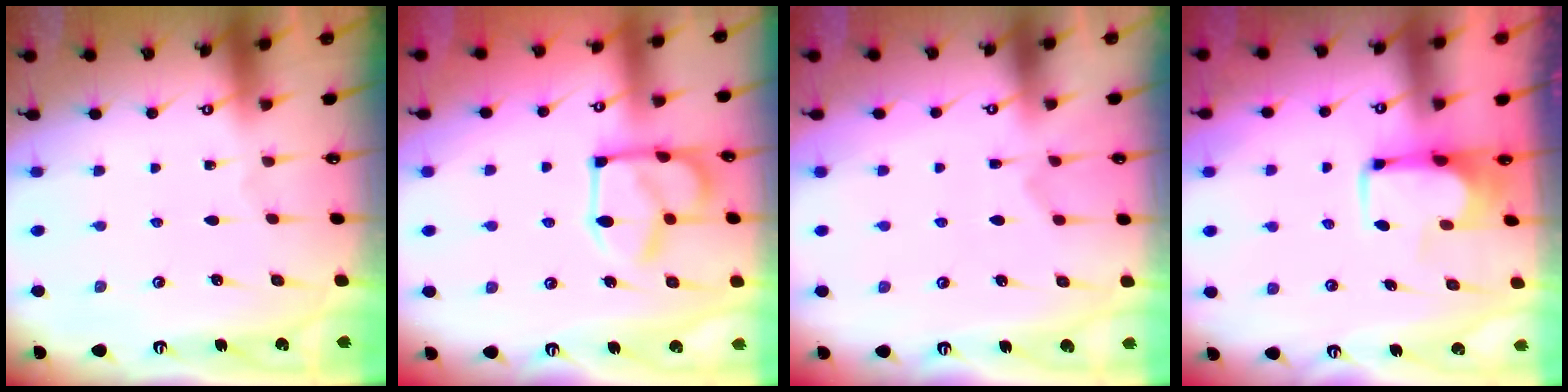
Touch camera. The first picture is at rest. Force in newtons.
{"total": 11.1, "press": 11.1, "slide": 0.4}
{"total": 2.9, "press": 2.7, "slide": 1.2}
{"total": 4.2, "press": 4.2, "slide": 0.5}